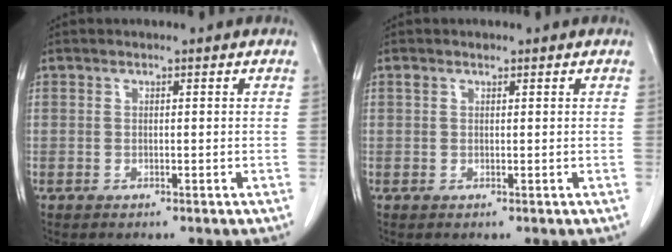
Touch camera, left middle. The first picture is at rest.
{"total": 0.8, "force": [0.6, 0.4, 0.4], "torque": [-0.018, 0.012, 0.013]}